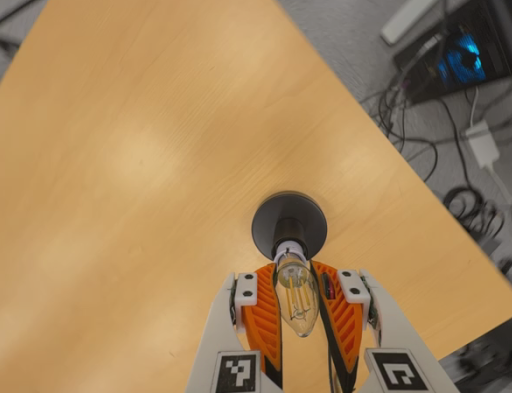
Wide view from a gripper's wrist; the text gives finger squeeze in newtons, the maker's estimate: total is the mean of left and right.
{"total": 20.6, "left": 19.2, "right": 21.9}